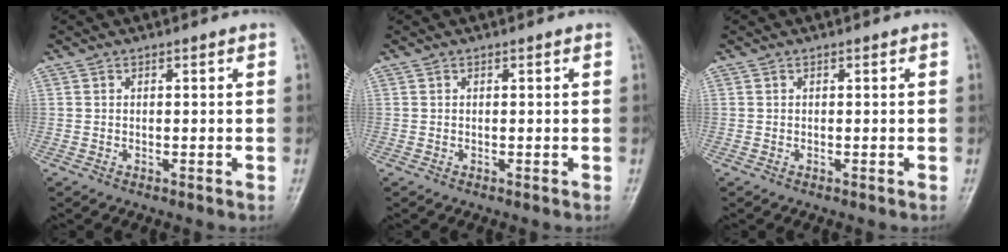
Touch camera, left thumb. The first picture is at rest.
{"total": 0.0}
{"total": 0.0}